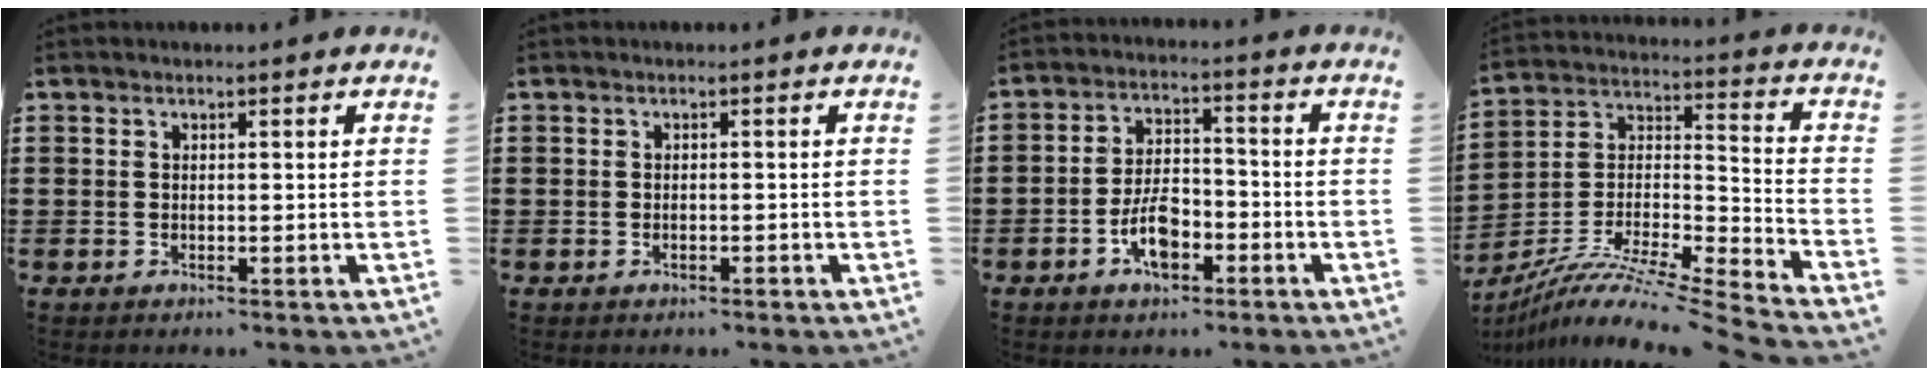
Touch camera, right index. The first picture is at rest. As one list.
[{"total": 0.6, "force": [-0.4, 0.2, 0.4], "torque": [-0.009, -0.004, -0.006]}, {"total": 6.8, "force": [-3.0, 3.4, 5.0], "torque": [-0.108, 0.003, -0.059]}, {"total": 9.9, "force": [-8.3, 0.5, 5.4], "torque": [-0.097, 0.002, -0.167]}]